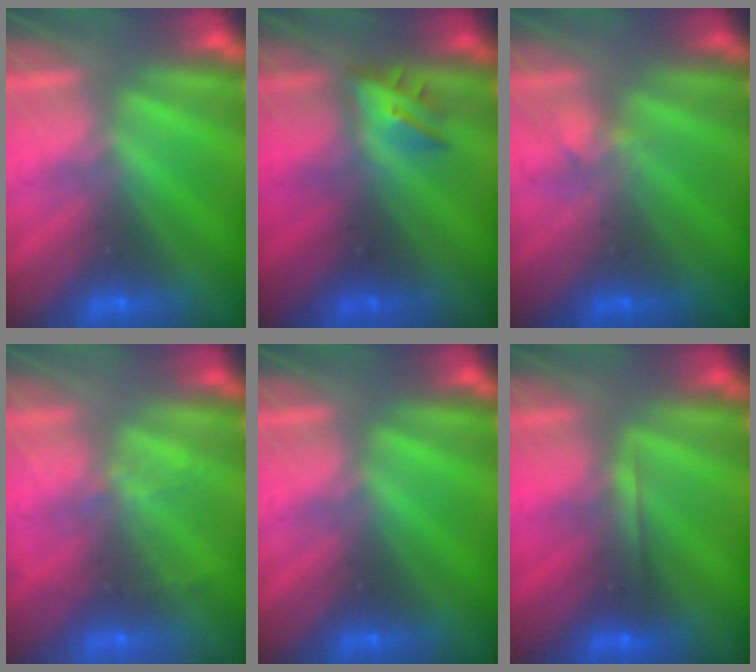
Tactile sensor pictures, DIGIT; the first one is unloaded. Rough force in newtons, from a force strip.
{"total": 4.8}
{"total": 1.8}
{"total": 2.3}
{"total": 0.0}
{"total": 1.7}